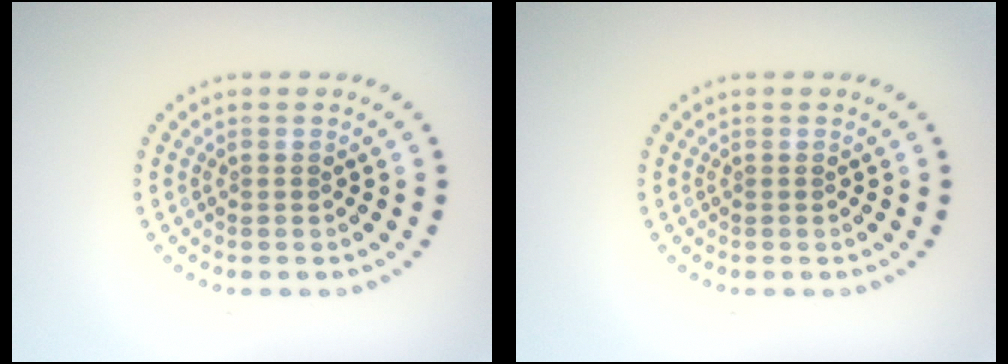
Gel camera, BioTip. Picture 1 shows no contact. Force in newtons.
{"total": 0.0}